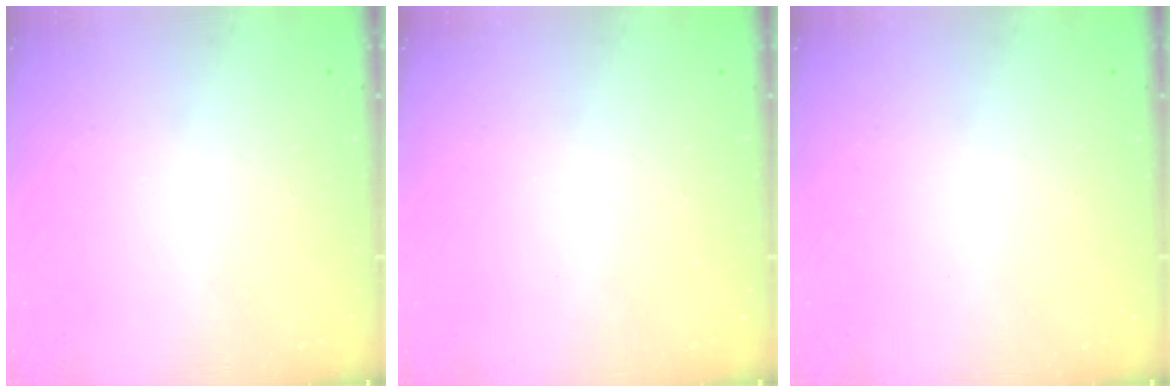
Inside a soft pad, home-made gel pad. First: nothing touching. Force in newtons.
{"total": 0.0}
{"total": 0.0}